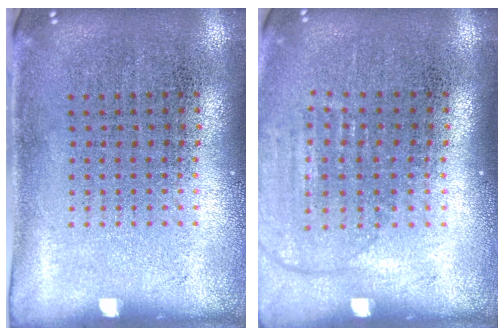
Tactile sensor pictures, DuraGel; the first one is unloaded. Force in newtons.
{"total": 1.3, "press": 1.2, "slide": 0.6}